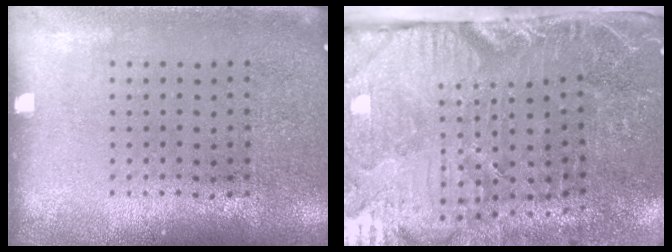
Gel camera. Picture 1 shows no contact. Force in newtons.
{"total": 4.8, "press": 4.2, "slide": 2.3}